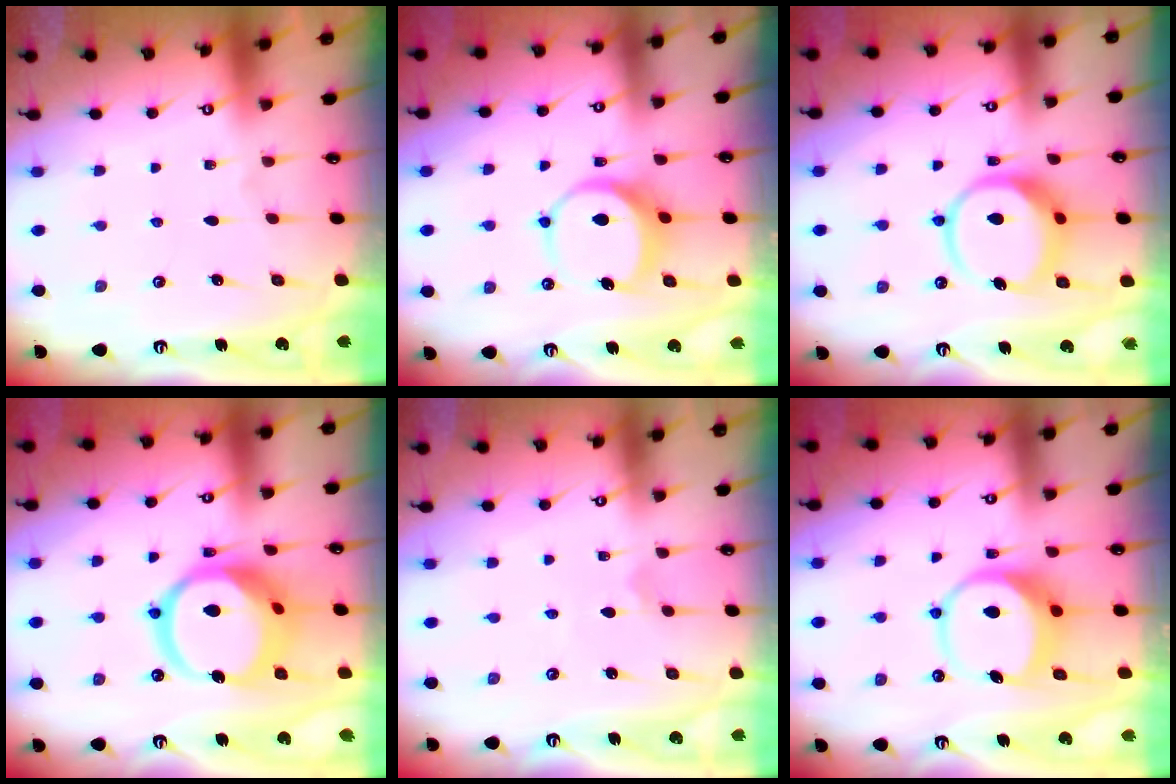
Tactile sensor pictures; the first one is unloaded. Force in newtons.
{"total": 7.7, "press": 7.6, "slide": 0.8}
{"total": 11.6, "press": 11.4, "slide": 1.6}
{"total": 17.3, "press": 17.1, "slide": 2.3}
{"total": 1.6, "press": 1.6, "slide": 0.1}
{"total": 8.8, "press": 8.6, "slide": 1.5}